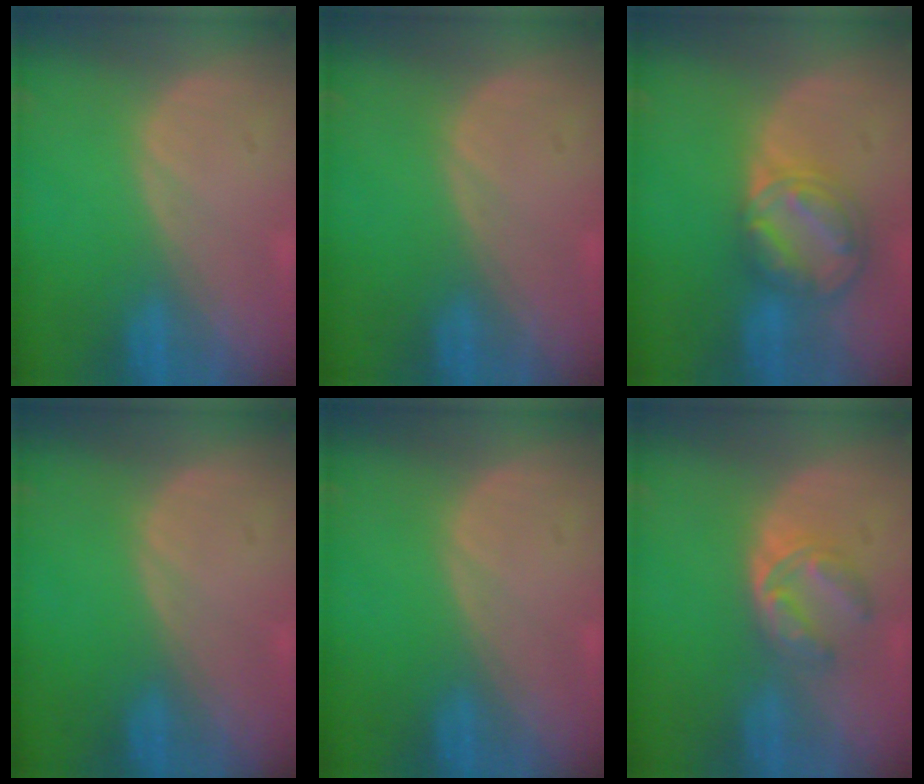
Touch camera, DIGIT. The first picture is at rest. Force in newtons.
{"total": 0.0}
{"total": 8.4, "press": 7.0, "slide": 4.6}
{"total": 0.0}
{"total": 0.0}
{"total": 5.2, "press": 4.8, "slide": 2.0}